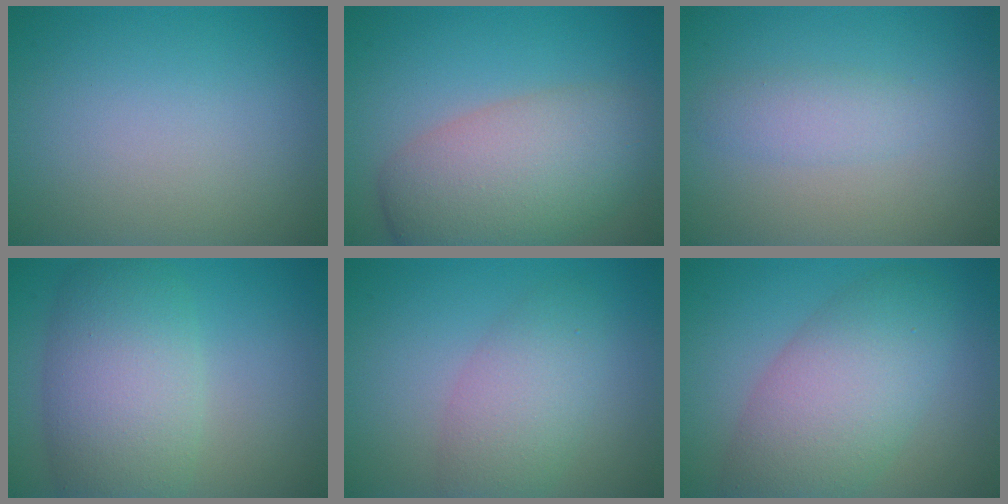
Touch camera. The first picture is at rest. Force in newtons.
{"total": 8.1, "press": 8.1, "slide": 0.3}
{"total": 1.8, "press": 1.8, "slide": 0.1}
{"total": 7.9, "press": 7.9, "slide": 0.3}
{"total": 4.1, "press": 4.1, "slide": 0.2}
{"total": 7.3, "press": 7.3, "slide": 0.3}